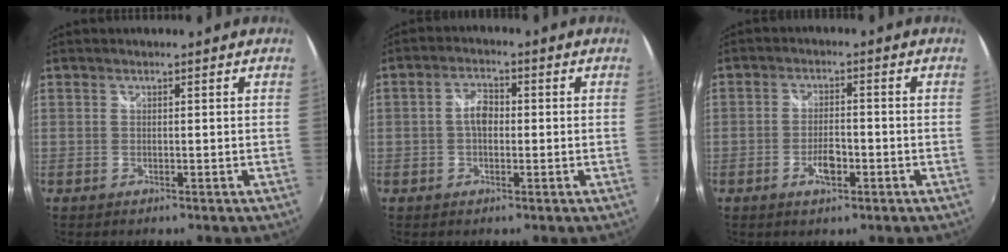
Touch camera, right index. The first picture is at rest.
{"total": 3.9, "force": [-0.2, 2.5, 2.9], "torque": [-0.054, 0.011, -0.005]}
{"total": 4.5, "force": [-2.1, 1.9, 3.5], "torque": [-0.072, 0.000, -0.036]}